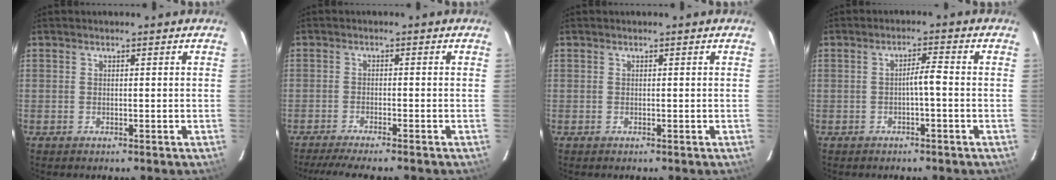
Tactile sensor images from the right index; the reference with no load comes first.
{"total": 9.6, "force": [-8.3, 0.4, 4.8], "torque": [-0.061, -0.016, -0.125]}
{"total": 0.0}
{"total": 2.6, "force": [-0.6, 0.1, 2.5], "torque": [-0.037, 0.004, -0.012]}